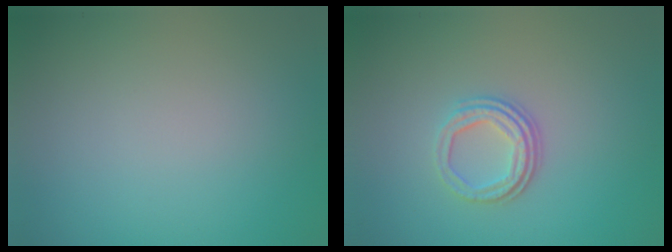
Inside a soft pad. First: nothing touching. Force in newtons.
{"total": 3.1, "press": 2.4, "slide": 2.0}